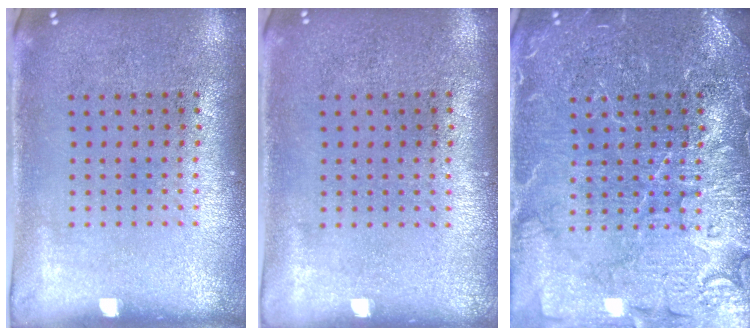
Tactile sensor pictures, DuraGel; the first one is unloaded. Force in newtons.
{"total": 0.0}
{"total": 6.5, "press": 6.4, "slide": 1.0}